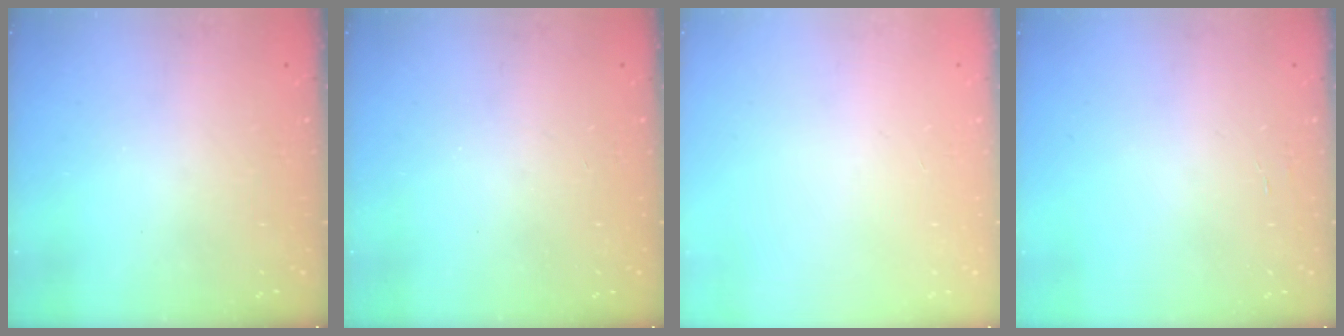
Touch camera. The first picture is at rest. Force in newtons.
{"total": 0.0}
{"total": 0.0}
{"total": 1.3, "press": 1.3, "slide": 0.1}